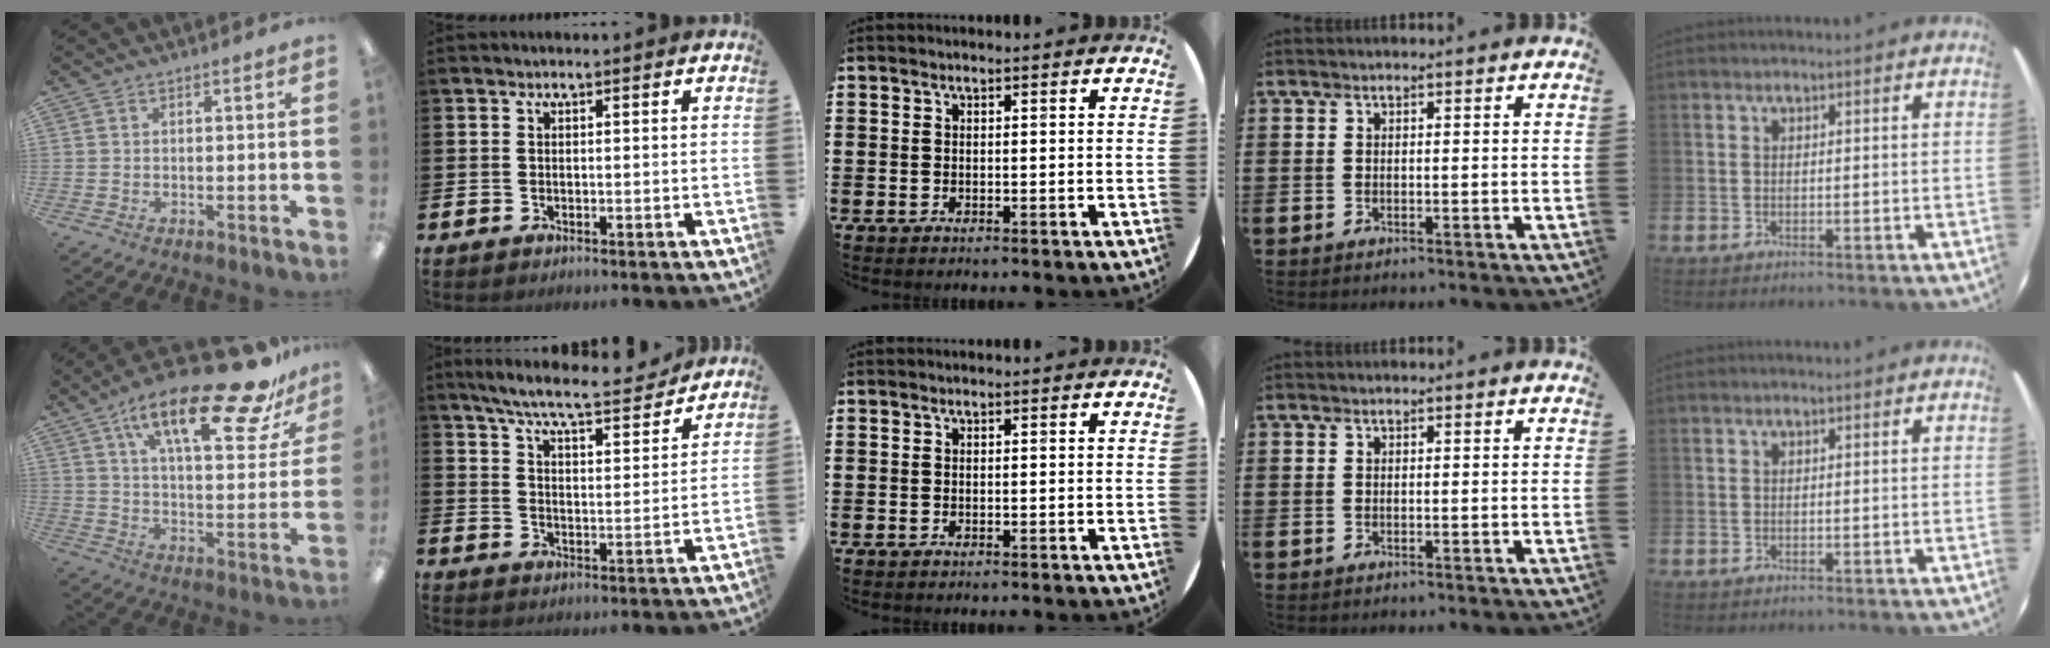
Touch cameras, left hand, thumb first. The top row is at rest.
{"thumb": {"total": 23.8, "force": [15.1, 8.0, 16.5], "torque": [-0.245, -0.088, 0.242]}, "index": {"total": 7.6, "force": [7.0, 0.6, 2.8], "torque": [-0.077, -0.045, 0.118]}}